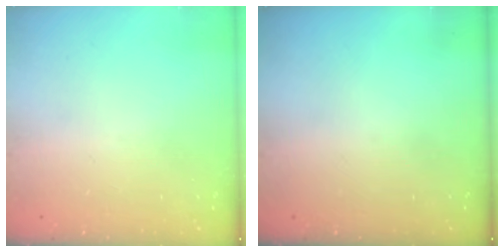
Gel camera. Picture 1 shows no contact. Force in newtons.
{"total": 0.0}